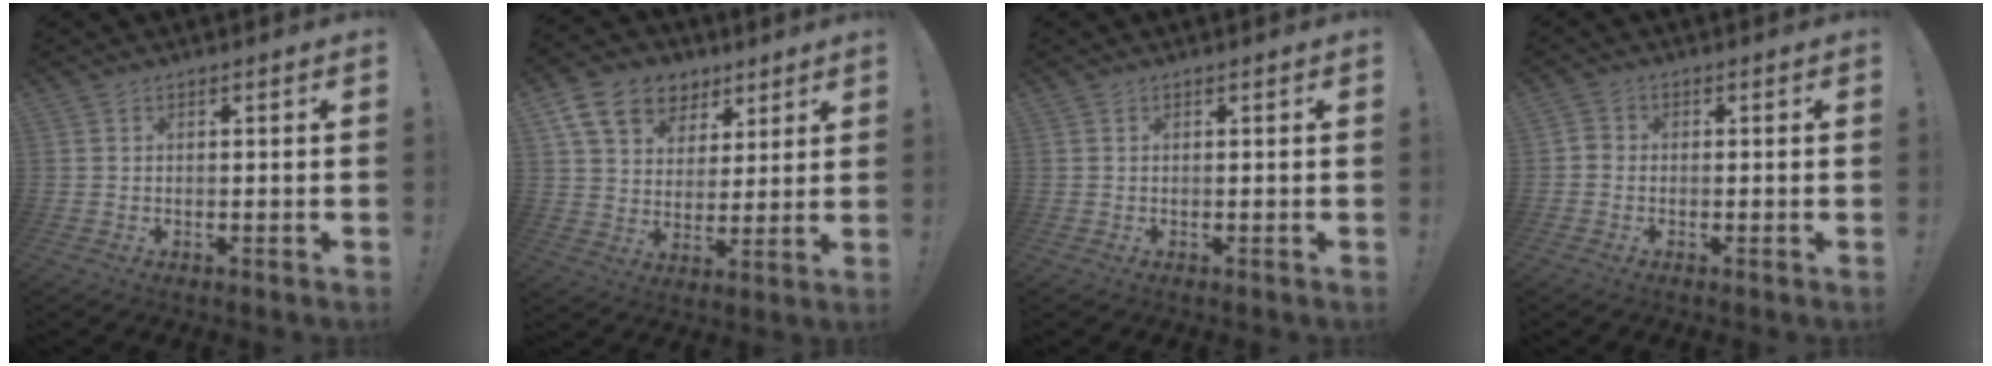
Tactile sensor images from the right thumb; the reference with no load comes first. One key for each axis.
{"total": 14.6, "fx": 7.7, "fy": 10.6, "fz": 6.3, "tx": -0.096, "ty": -0.037, "tz": 0.151}
{"total": 0.0}
{"total": 2.1, "fx": -1.1, "fy": 1.5, "fz": 1.0, "tx": -0.019, "ty": 0.011, "tz": -0.019}